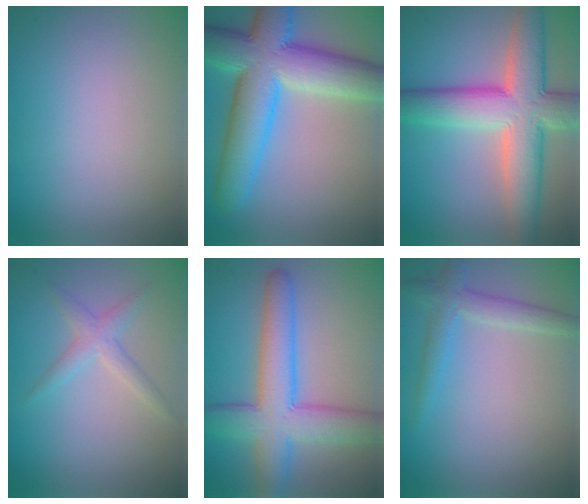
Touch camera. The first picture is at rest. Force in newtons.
{"total": 11.3, "press": 11.3, "slide": 0.5}
{"total": 9.8, "press": 9.8, "slide": 0.8}
{"total": 1.9, "press": 1.9, "slide": 0.1}
{"total": 7.7, "press": 7.7, "slide": 0.2}
{"total": 2.6, "press": 2.6, "slide": 0.1}